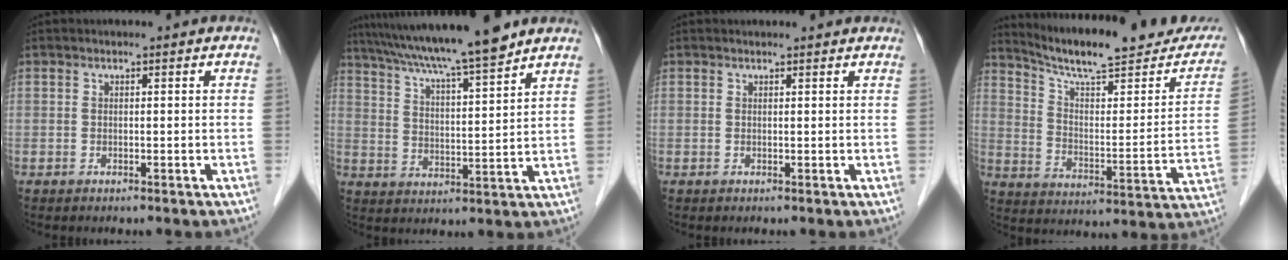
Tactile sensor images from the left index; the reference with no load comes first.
{"total": 15.0, "force": [12.6, -0.7, 8.0], "torque": [-0.140, 0.009, 0.199]}
{"total": 2.6, "force": [2.5, 0.4, 0.6], "torque": [-0.013, 0.011, 0.023]}
{"total": 21.8, "force": [19.2, 3.1, 9.7], "torque": [-0.139, -0.041, 0.265]}